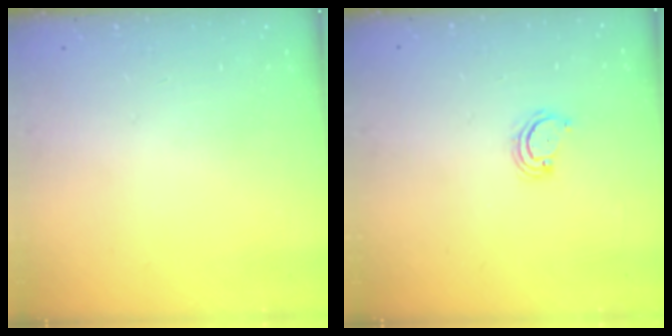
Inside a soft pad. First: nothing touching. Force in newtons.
{"total": 3.1, "press": 3.1, "slide": 0.5}